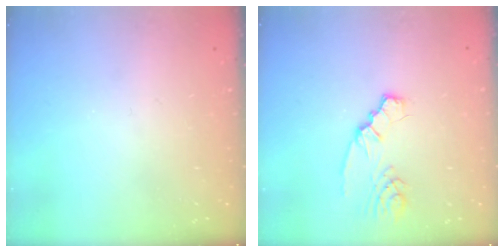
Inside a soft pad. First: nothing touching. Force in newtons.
{"total": 2.8, "press": 2.7, "slide": 0.6}